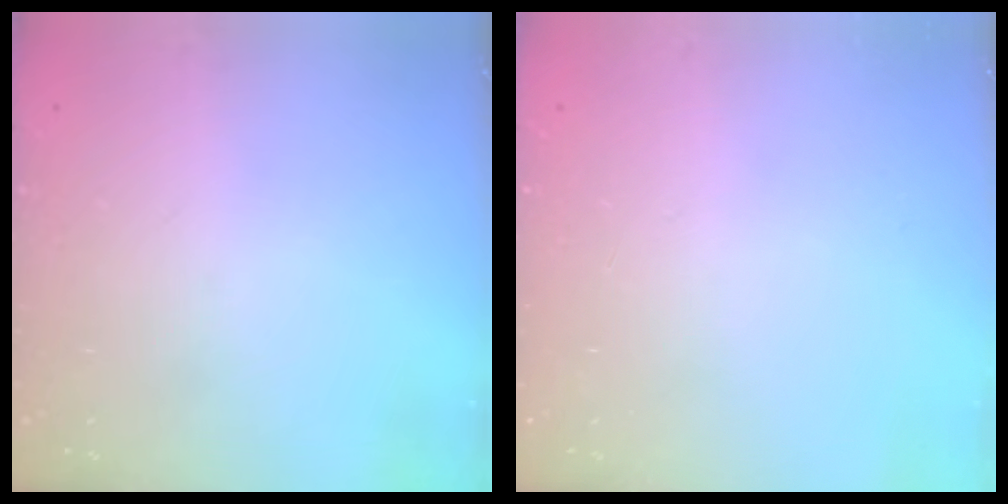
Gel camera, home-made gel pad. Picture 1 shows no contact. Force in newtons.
{"total": 0.0}